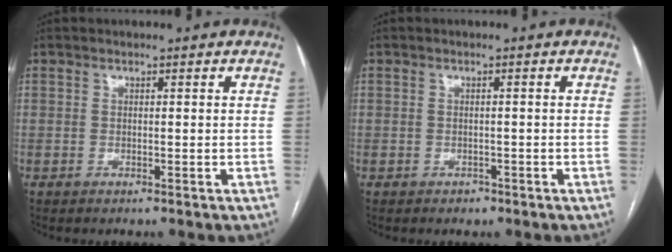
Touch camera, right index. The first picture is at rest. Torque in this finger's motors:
{"motor_torque": [-0.08, -0.02, -0.15, -0.07]}